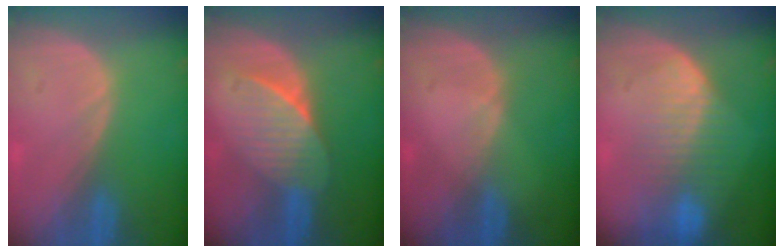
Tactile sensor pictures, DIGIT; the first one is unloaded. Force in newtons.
{"total": 7.4, "press": 6.6, "slide": 3.4}
{"total": 0.7, "press": 0.5, "slide": 0.5}
{"total": 8.2, "press": 7.5, "slide": 3.5}